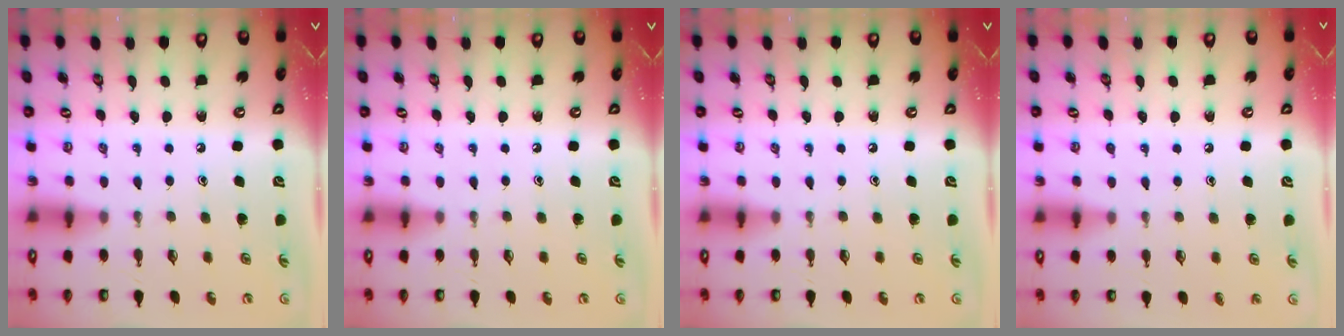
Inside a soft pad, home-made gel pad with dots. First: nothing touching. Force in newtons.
{"total": 0.0}
{"total": 0.0}
{"total": 2.7, "press": 2.6, "slide": 0.7}